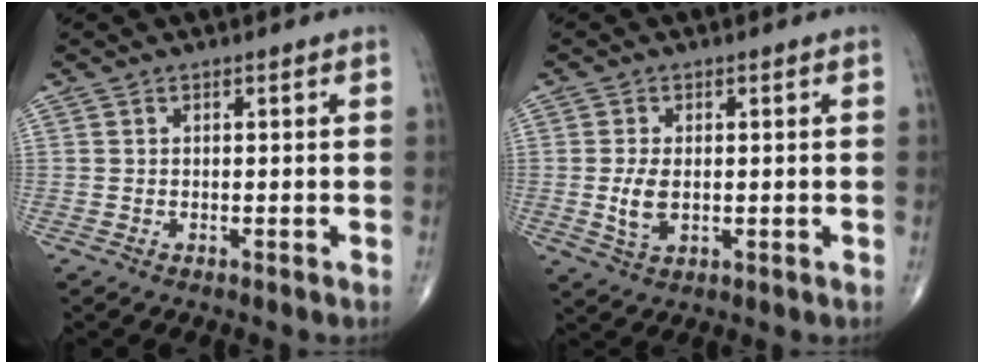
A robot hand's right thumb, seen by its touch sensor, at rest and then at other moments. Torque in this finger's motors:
{"motor_torque": [-0.25, 0.33, 0.34, 0.27, 0.04]}